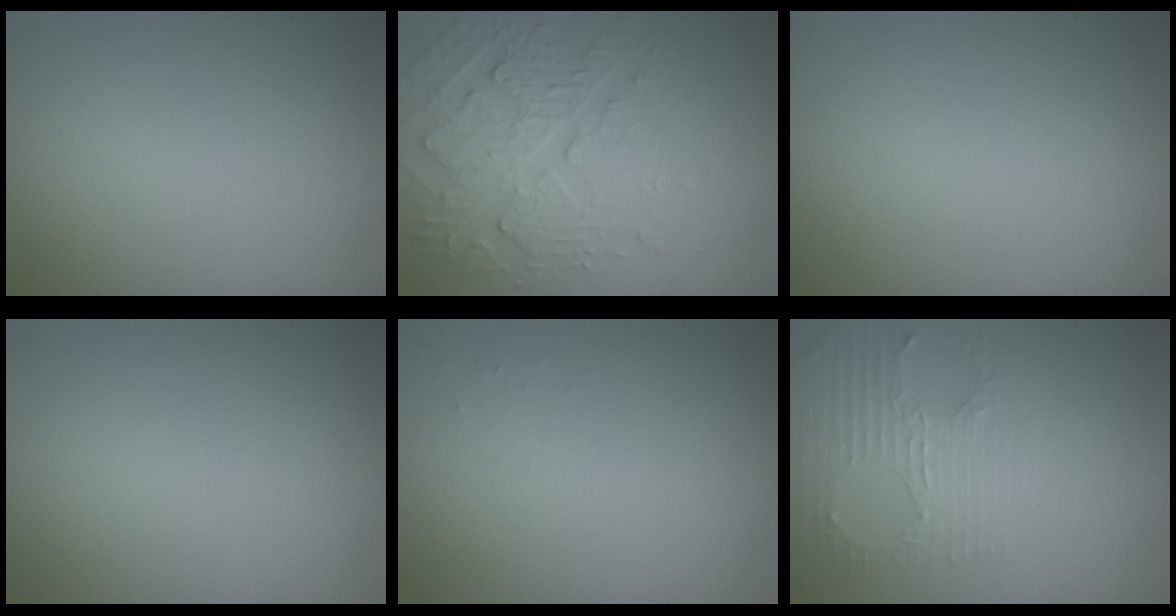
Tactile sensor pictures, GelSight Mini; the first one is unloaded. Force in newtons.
{"total": 4.8, "press": 4.2, "slide": 2.4}
{"total": 0.0}
{"total": 0.0}
{"total": 0.5, "press": 0.5, "slide": 0.1}
{"total": 2.8, "press": 2.4, "slide": 1.4}